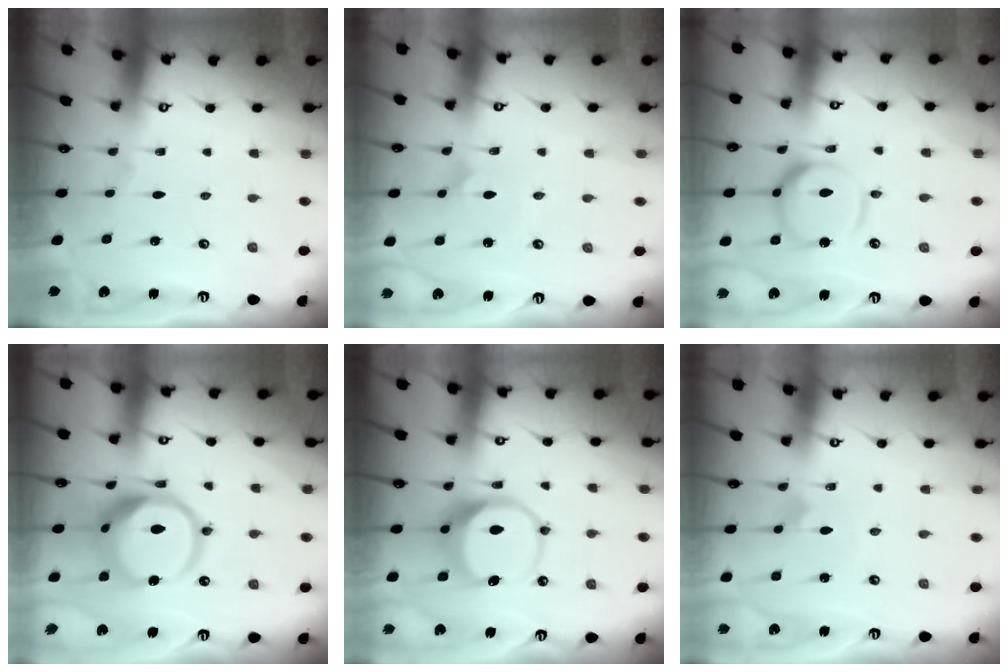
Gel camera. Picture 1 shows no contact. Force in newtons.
{"total": 3.6, "press": 3.6, "slide": 0.5}
{"total": 13.5, "press": 13.5, "slide": 1.3}
{"total": 16.6, "press": 16.5, "slide": 1.9}
{"total": 9.5, "press": 9.3, "slide": 1.7}
{"total": 3.4, "press": 3.4, "slide": 0.2}